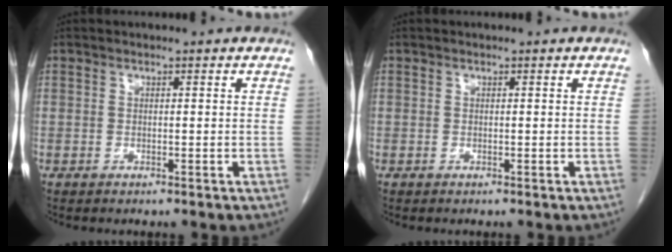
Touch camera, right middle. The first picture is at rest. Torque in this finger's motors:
{"motor_torque": [0.54, -0.67, -0.01, 0.01]}